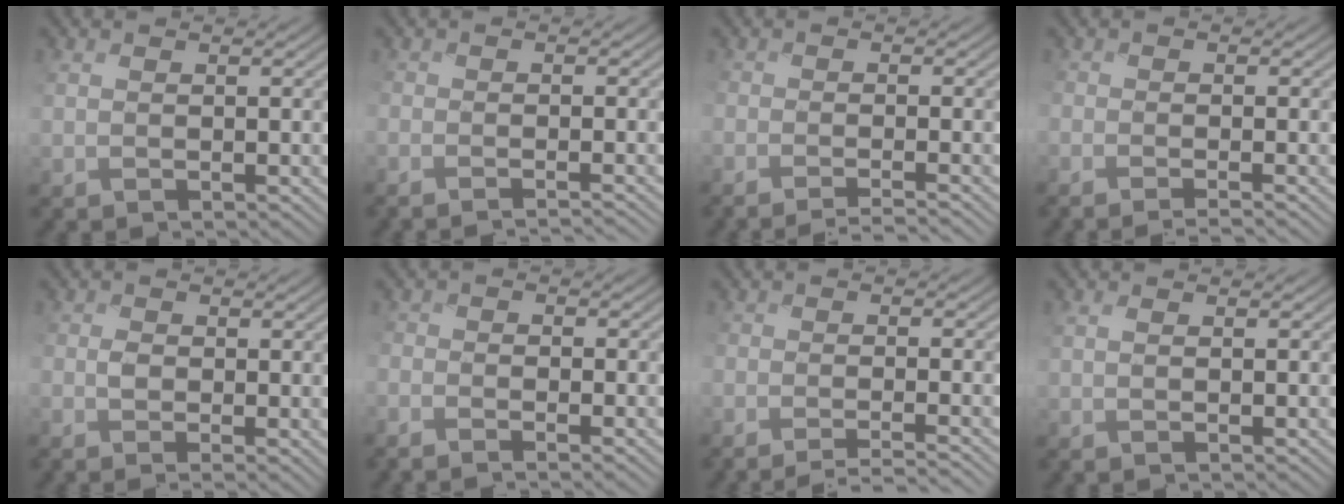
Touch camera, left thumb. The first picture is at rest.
{"total": 3.7, "force": [-2.9, 0.9, 2.1], "torque": [-0.025, -0.004, -0.033]}
{"total": 4.2, "force": [-3.3, 0.7, 2.5], "torque": [-0.034, -0.001, -0.052]}
{"total": 3.4, "force": [-2.4, 0.8, 2.2], "torque": [-0.028, -0.007, -0.030]}
{"total": 2.6, "force": [-0.2, 1.3, 2.3], "torque": [-0.047, 0.003, -0.007]}
{"total": 3.1, "force": [-2.4, 0.9, 1.7], "torque": [-0.038, -0.011, -0.039]}
{"total": 4.7, "force": [-3.8, 0.7, 2.6], "torque": [-0.039, 0.002, -0.062]}
{"total": 0.7, "force": [0.4, -0.2, 0.5], "torque": [-0.013, 0.006, 0.003]}